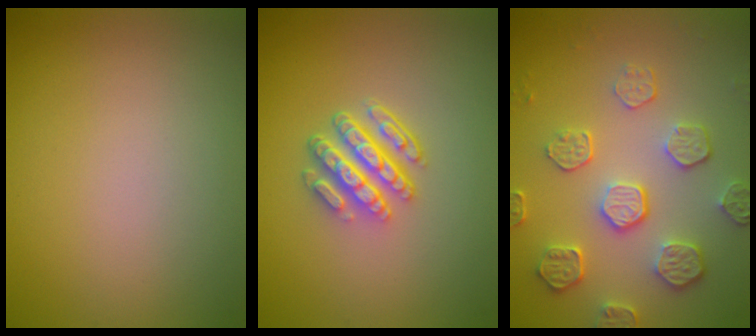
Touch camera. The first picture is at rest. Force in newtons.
{"total": 4.7, "press": 3.5, "slide": 3.1}
{"total": 4.4, "press": 3.9, "slide": 2.0}